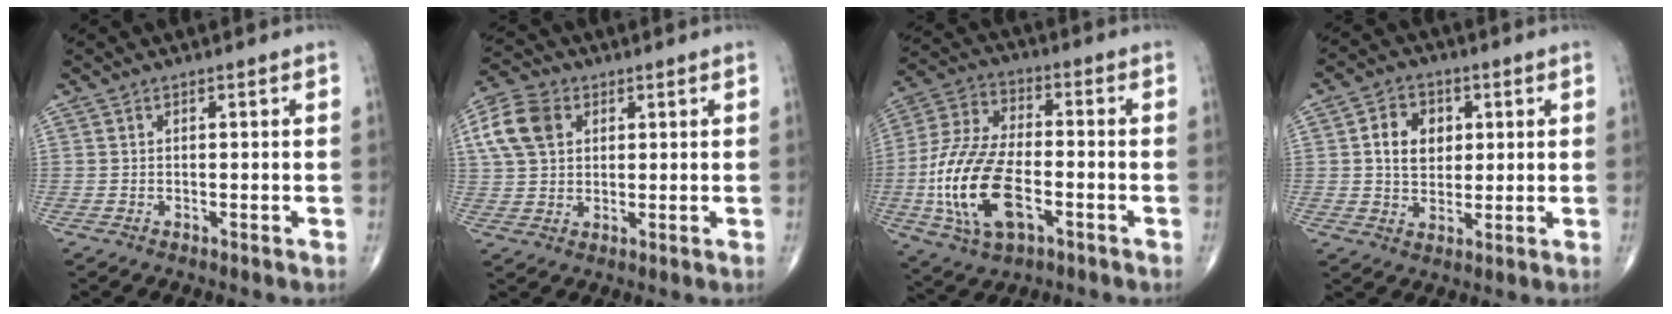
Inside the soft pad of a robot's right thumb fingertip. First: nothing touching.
{"total": 9.6, "force": [3.2, 7.0, 5.8], "torque": [-0.104, 0.007, 0.055]}
{"total": 18.5, "force": [-4.9, 9.5, 15.1], "torque": [-0.308, 0.017, -0.087]}
{"total": 8.2, "force": [1.8, 6.3, 4.9], "torque": [-0.052, -0.002, 0.028]}